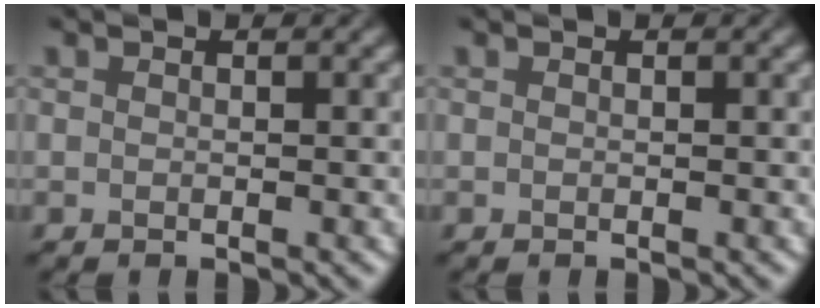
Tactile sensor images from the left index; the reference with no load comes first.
{"total": 0.0}